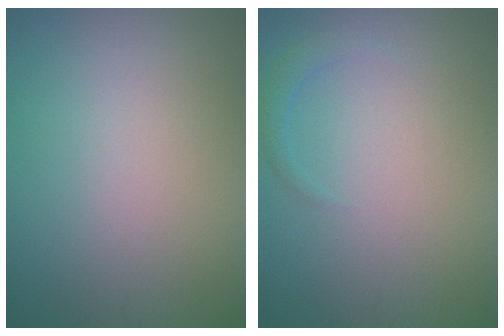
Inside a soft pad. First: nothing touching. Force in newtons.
{"total": 1.2, "press": 1.2, "slide": 0.1}